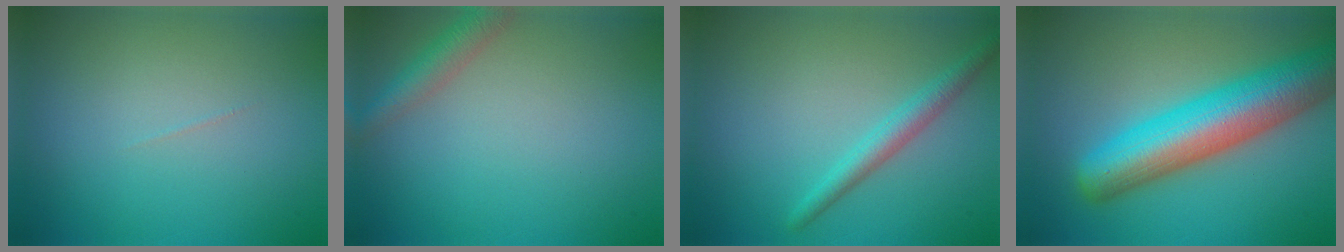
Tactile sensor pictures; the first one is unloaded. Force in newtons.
{"total": 2.6, "press": 2.6, "slide": 0.2}
{"total": 2.3, "press": 2.3, "slide": 0.0}
{"total": 10.2, "press": 10.2, "slide": 0.4}